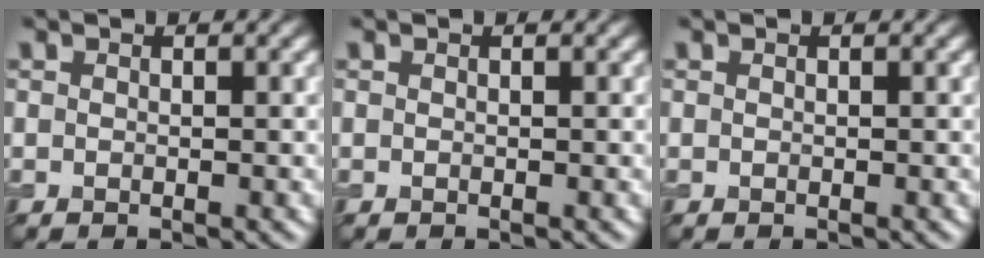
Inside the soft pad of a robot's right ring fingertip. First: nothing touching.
{"total": 0.0}
{"total": 0.0}